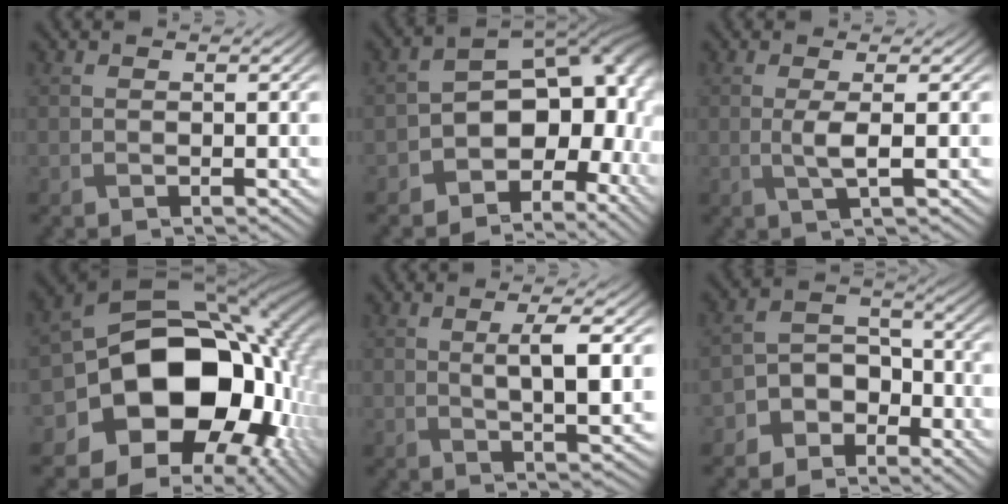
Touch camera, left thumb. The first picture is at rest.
{"total": 12.7, "force": [-3.7, 8.7, 8.5], "torque": [-0.109, -0.026, -0.062]}
{"total": 2.7, "force": [0.0, 0.4, 2.7], "torque": [-0.055, -0.001, 0.000]}
{"total": 18.0, "force": [-3.4, 13.7, 11.1], "torque": [-0.186, -0.039, -0.046]}
{"total": 5.5, "force": [1.0, 1.3, 5.3], "torque": [-0.095, -0.002, 0.022]}
{"total": 5.8, "force": [-4.0, 3.7, 1.7], "torque": [-0.034, 0.002, -0.086]}